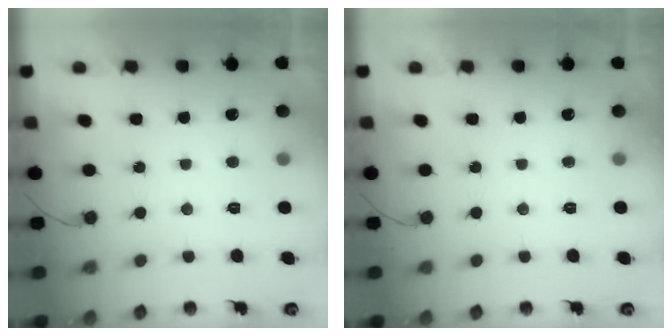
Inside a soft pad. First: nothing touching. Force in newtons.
{"total": 0.0}